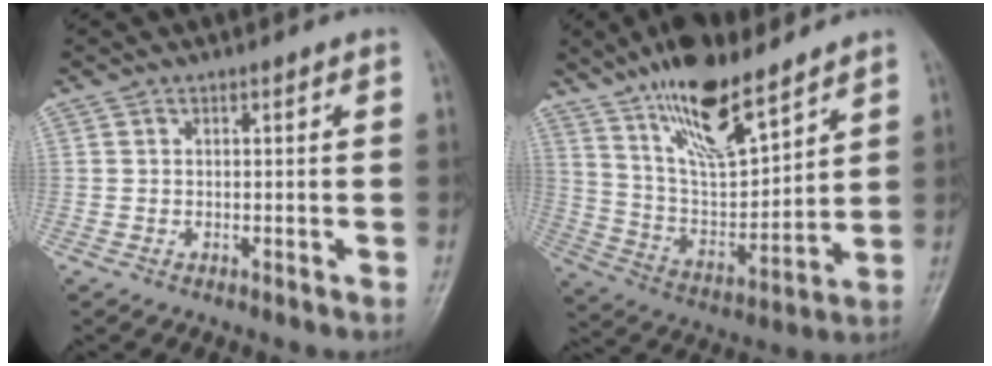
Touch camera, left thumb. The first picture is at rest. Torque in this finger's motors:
{"motor_torque": [0.70, 0.27, 1.54, -1.24, 0.17]}